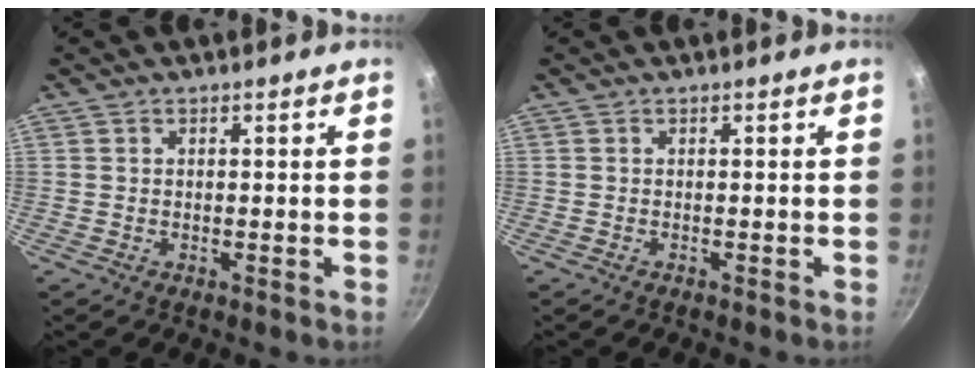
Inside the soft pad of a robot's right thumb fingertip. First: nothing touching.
{"total": 0.0}